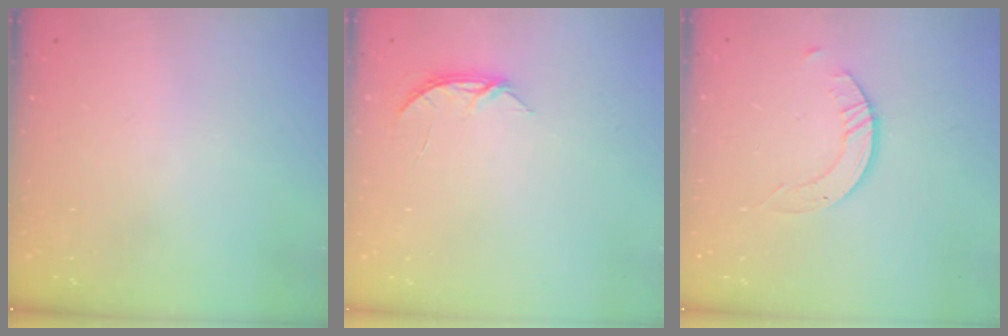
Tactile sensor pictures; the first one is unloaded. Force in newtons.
{"total": 4.0, "press": 4.0, "slide": 0.4}
{"total": 2.5, "press": 2.5, "slide": 0.3}